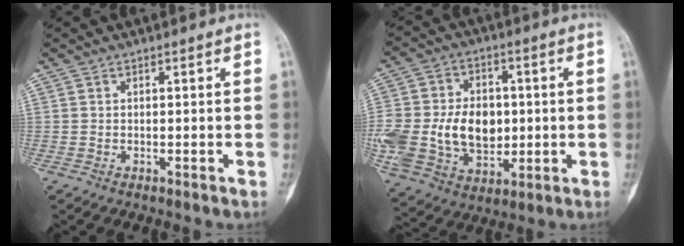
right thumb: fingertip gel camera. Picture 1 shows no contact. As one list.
[{"total": 24.7, "force": [-0.8, 18.2, 16.6], "torque": [-0.362, 0.013, 0.008]}]